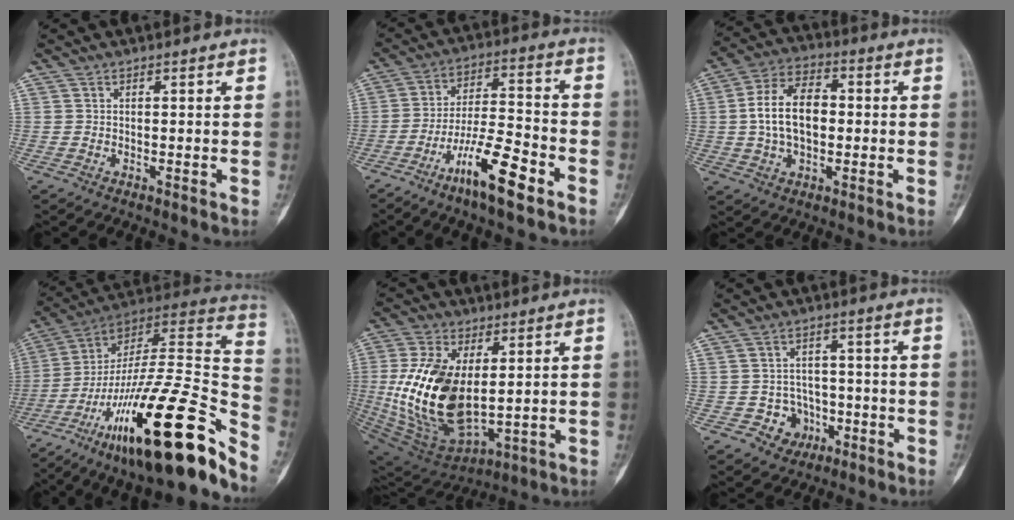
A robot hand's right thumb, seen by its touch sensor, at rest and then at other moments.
{"total": 12.1, "force": [-7.1, 2.4, 9.5], "torque": [-0.176, 0.045, -0.125]}
{"total": 12.0, "force": [0.2, 7.3, 9.5], "torque": [-0.167, 0.021, -0.001]}
{"total": 35.0, "force": [-20.0, 7.8, 27.6], "torque": [-0.384, 0.075, -0.325]}
{"total": 20.9, "force": [1.7, 11.5, 17.3], "torque": [-0.338, -0.021, 0.050]}
{"total": 5.6, "force": [-2.1, 5.1, 1.1], "torque": [0.022, 0.022, -0.027]}